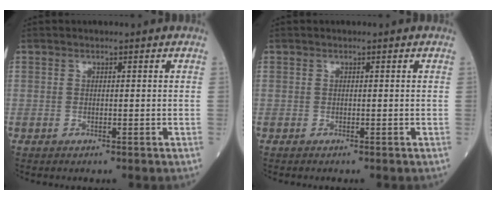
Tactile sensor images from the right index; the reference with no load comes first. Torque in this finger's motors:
{"motor_torque": [-0.11, -0.02, -0.03, -0.01]}